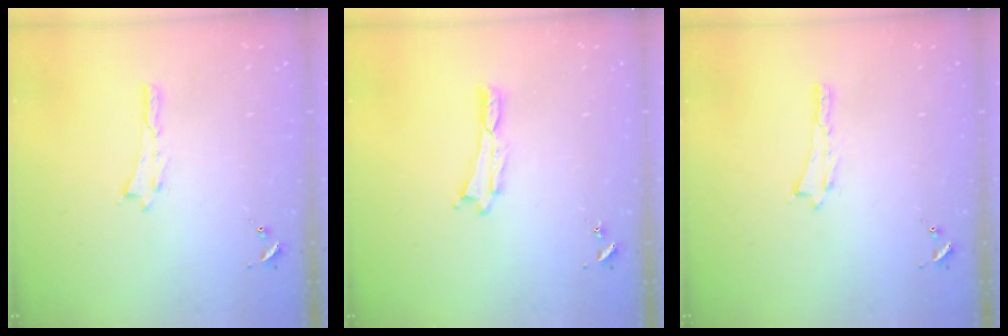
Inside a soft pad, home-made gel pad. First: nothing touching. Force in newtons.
{"total": 0.0}
{"total": 0.0}